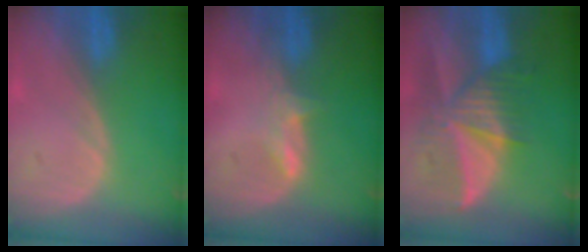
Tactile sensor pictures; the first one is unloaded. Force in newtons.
{"total": 2.3, "press": 2.3, "slide": 0.4}
{"total": 9.8, "press": 8.6, "slide": 4.7}